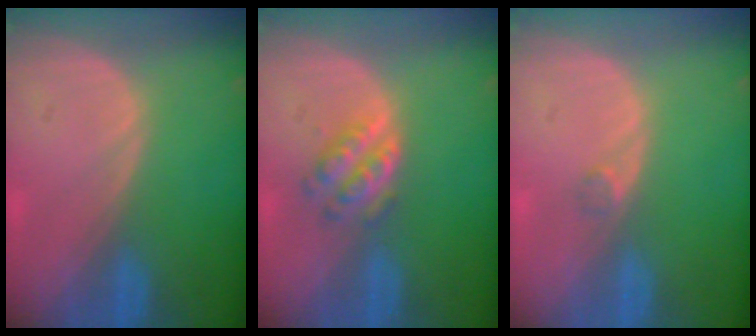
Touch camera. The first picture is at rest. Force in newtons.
{"total": 4.2, "press": 4.2, "slide": 0.1}
{"total": 1.2, "press": 1.0, "slide": 0.7}